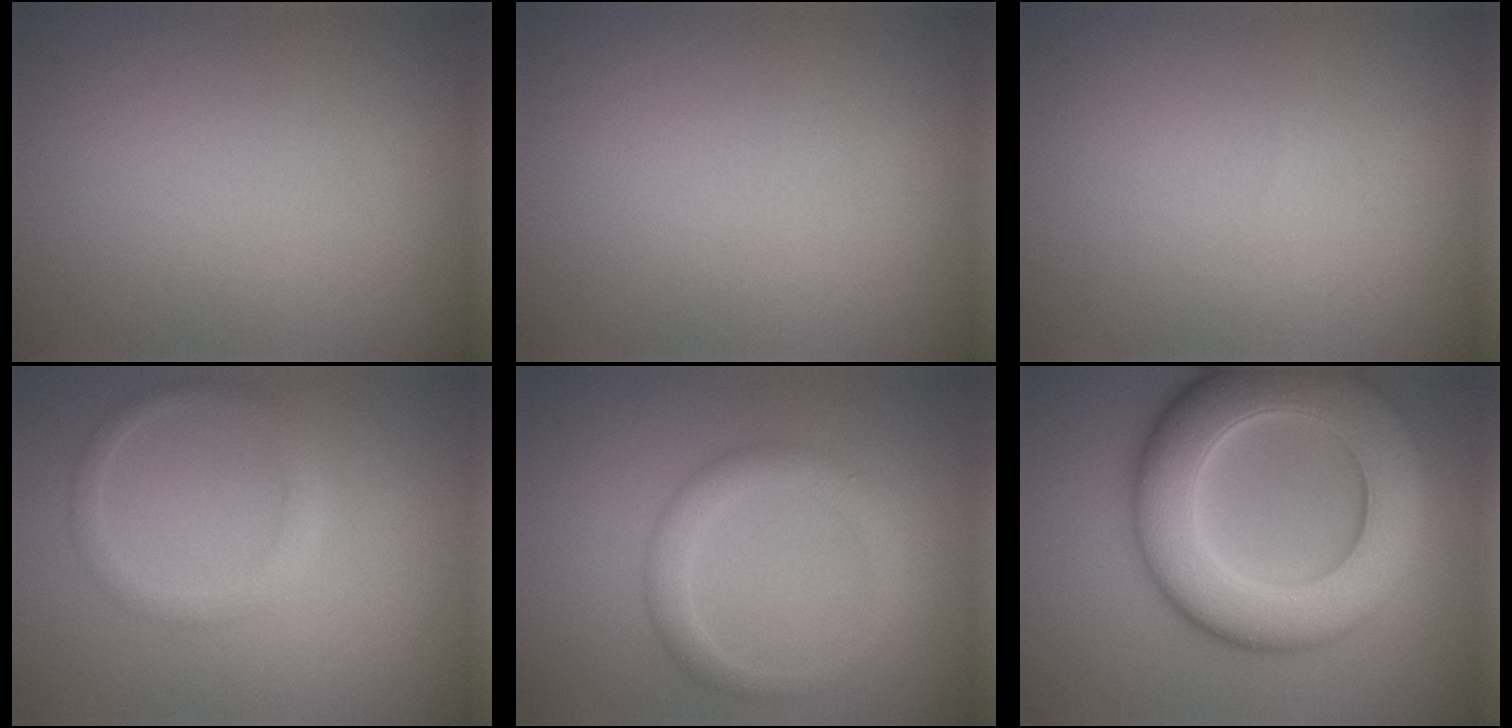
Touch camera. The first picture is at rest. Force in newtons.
{"total": 0.0}
{"total": 0.0}
{"total": 1.9, "press": 1.8, "slide": 0.1}
{"total": 2.7, "press": 2.7, "slide": 0.1}
{"total": 11.9, "press": 11.9, "slide": 0.0}